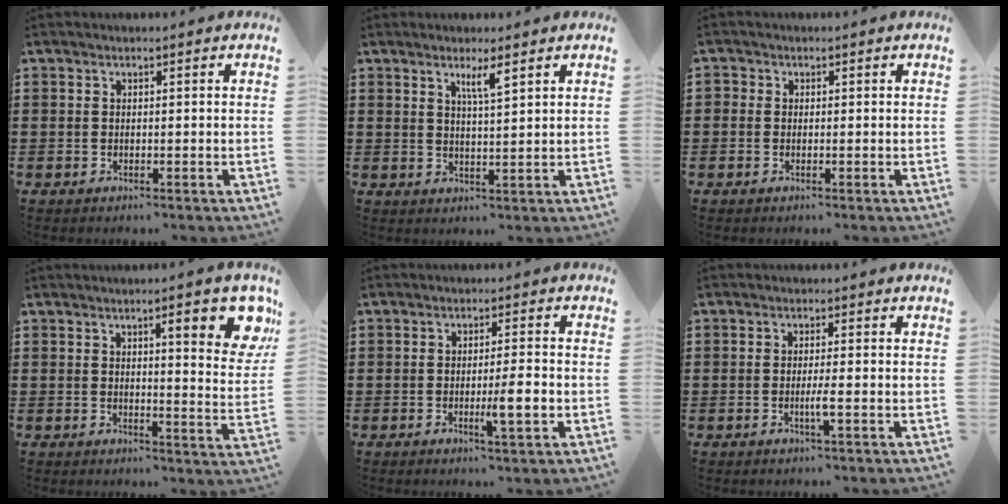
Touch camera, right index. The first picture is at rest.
{"total": 3.3, "force": [2.1, 0.2, 2.5], "torque": [-0.045, -0.003, 0.034]}
{"total": 0.6, "force": [-0.2, 0.6, 0.1], "torque": [-0.003, 0.002, -0.005]}
{"total": 8.3, "force": [4.0, 1.6, 7.0], "torque": [-0.101, -0.009, 0.059]}
{"total": 5.0, "force": [-1.3, 0.1, 4.8], "torque": [-0.079, -0.009, -0.021]}
{"total": 2.6, "force": [-0.8, -0.1, 2.4], "torque": [-0.041, -0.005, -0.015]}